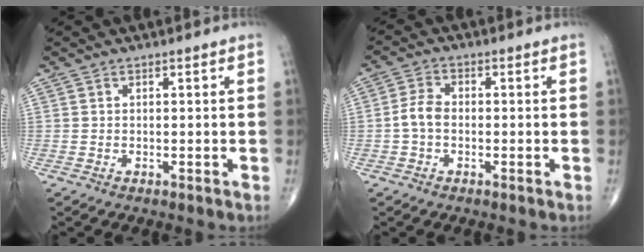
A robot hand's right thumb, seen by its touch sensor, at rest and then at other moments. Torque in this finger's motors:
{"motor_torque": [0.28, -0.09, 0.67, -0.06, 0.05]}